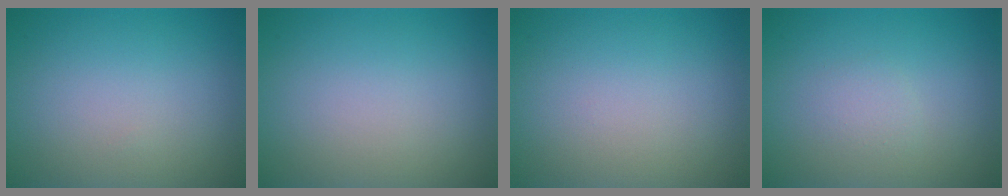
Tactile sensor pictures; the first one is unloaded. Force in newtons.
{"total": 0.0}
{"total": 0.0}
{"total": 1.0, "press": 1.0, "slide": 0.0}